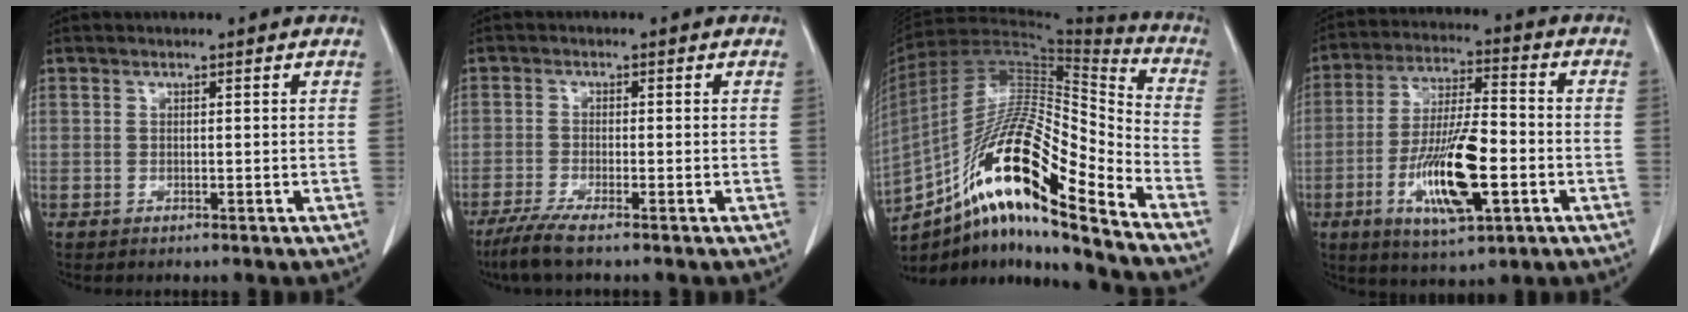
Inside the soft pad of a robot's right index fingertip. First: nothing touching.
{"total": 4.5, "force": [-3.3, -0.2, 3.0], "torque": [-0.060, -0.013, -0.065]}
{"total": 23.2, "force": [-14.6, 2.2, 17.9], "torque": [-0.335, -0.004, -0.263]}
{"total": 14.1, "force": [-4.3, 3.3, 13.0], "torque": [-0.251, -0.007, -0.071]}